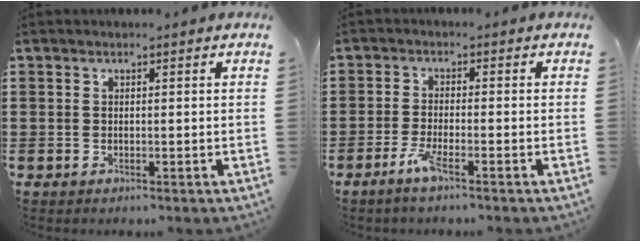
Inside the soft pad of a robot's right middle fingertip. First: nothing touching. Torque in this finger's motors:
{"motor_torque": [1.14, 0.92, 0.00, 0.00]}